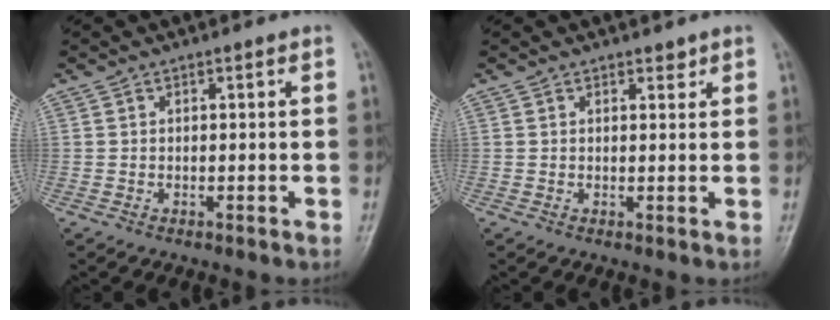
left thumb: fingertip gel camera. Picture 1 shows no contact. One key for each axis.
{"total": 1.2, "fx": 1.0, "fy": 0.6, "fz": 0.4, "tx": 0.005, "ty": -0.007, "tz": 0.013}